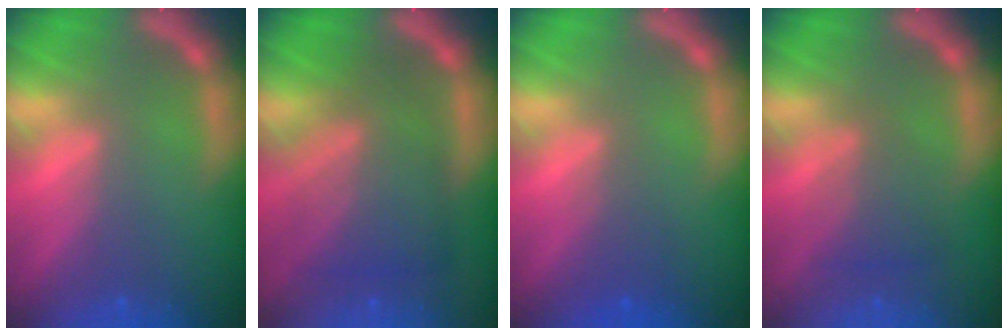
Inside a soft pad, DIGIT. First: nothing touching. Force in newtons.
{"total": 8.1}
{"total": 2.0}
{"total": 3.0}